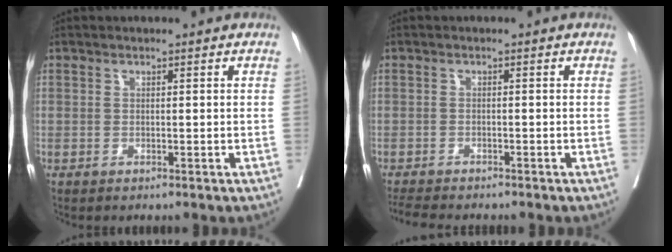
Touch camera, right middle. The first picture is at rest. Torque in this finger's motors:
{"motor_torque": [0.17, -0.21, 0.02, 0.00]}